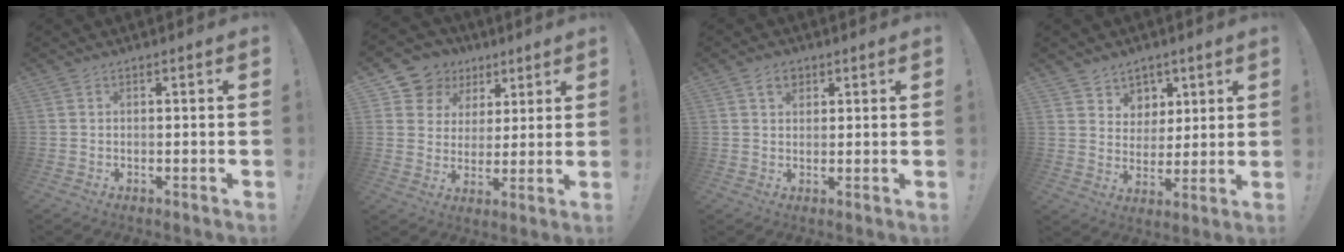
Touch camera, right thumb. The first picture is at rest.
{"total": 10.7, "force": [5.5, 8.9, 2.5], "torque": [-0.039, -0.036, 0.112]}
{"total": 4.1, "force": [2.3, 2.9, 1.7], "torque": [-0.021, -0.002, 0.040]}
{"total": 7.9, "force": [4.5, 6.5, 0.3], "torque": [-0.008, -0.040, 0.093]}